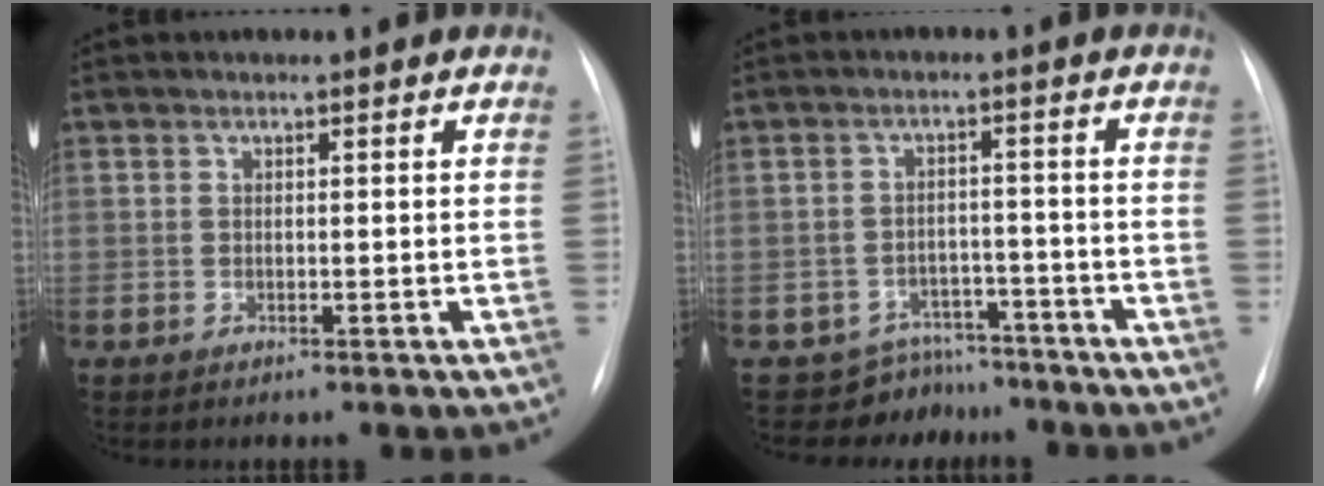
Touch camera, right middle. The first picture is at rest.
{"total": 6.0, "force": [-5.1, 2.9, -1.0], "torque": [0.022, 0.032, -0.077]}